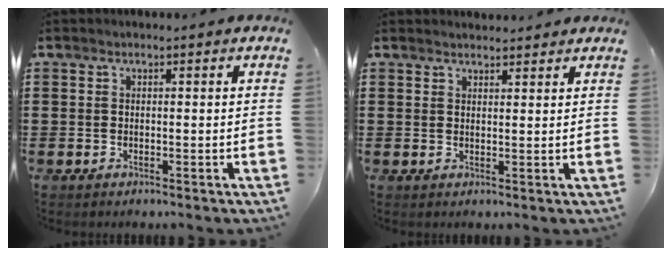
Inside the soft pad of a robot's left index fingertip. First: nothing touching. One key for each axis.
{"total": 1.6, "fx": 1.6, "fy": 0.3, "fz": 0.0, "tx": -0.004, "ty": 0.003, "tz": 0.032}